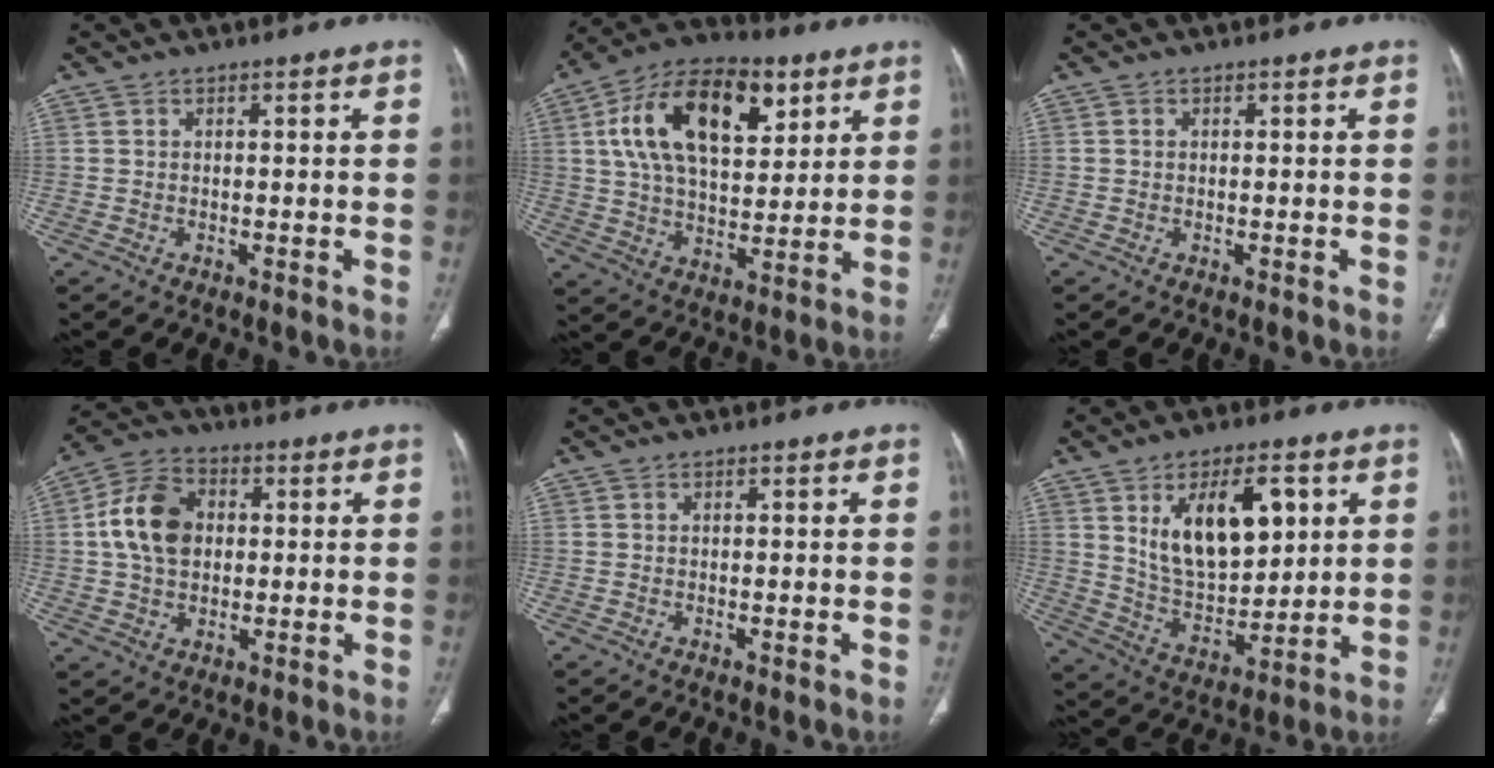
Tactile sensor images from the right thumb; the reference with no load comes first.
{"total": 21.5, "force": [8.0, 11.8, 16.1], "torque": [-0.252, -0.006, 0.133]}
{"total": 0.0}
{"total": 11.5, "force": [1.3, 8.4, 7.9], "torque": [-0.133, 0.016, 0.017]}
{"total": 0.0}
{"total": 16.8, "force": [5.9, 9.0, 12.9], "torque": [-0.178, -0.028, 0.118]}